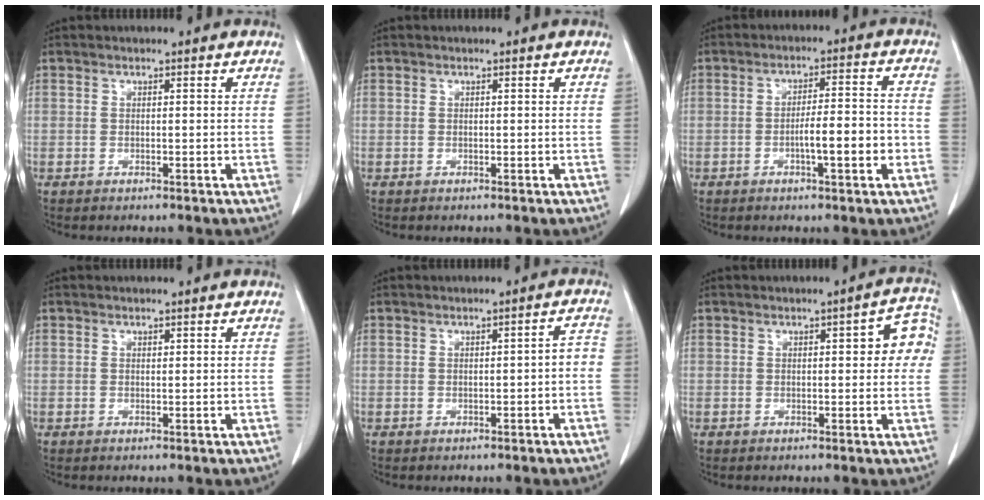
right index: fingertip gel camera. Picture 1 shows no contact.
{"total": 0.0}
{"total": 6.7, "force": [-2.1, 0.8, 6.3], "torque": [-0.102, 0.010, -0.030]}
{"total": 0.0}
{"total": 2.0, "force": [-0.8, 0.6, 1.8], "torque": [-0.018, 0.010, -0.008]}
{"total": 5.6, "force": [0.9, 1.9, 5.2], "torque": [-0.047, 0.020, 0.004]}